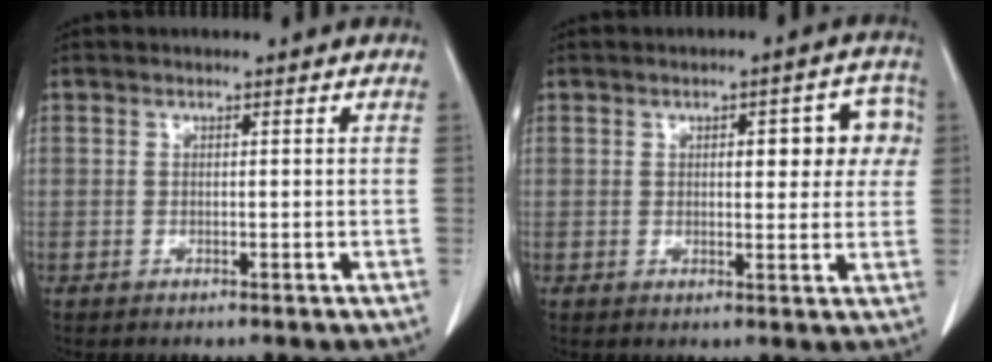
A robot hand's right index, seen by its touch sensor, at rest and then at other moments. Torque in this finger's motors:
{"motor_torque": [0.20, 0.15, 0.11, 0.02]}